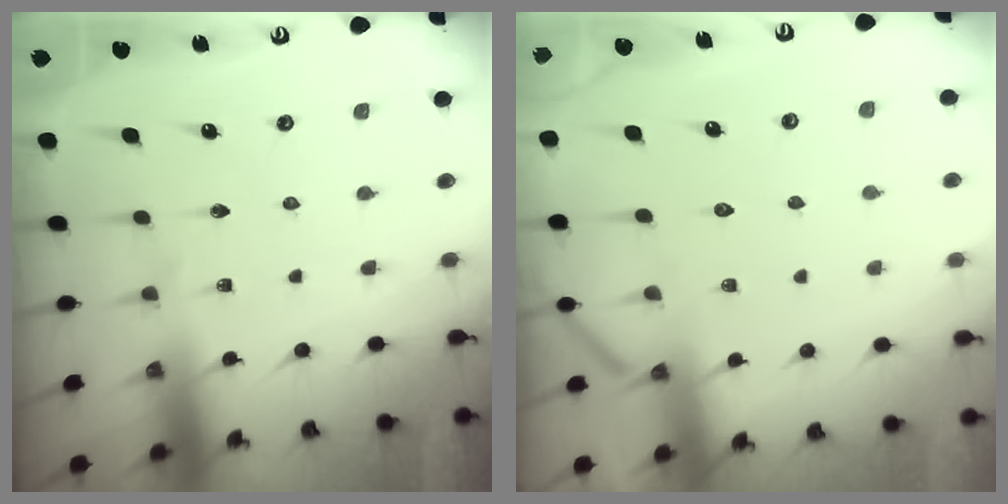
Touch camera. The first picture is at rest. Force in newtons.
{"total": 5.3, "press": 5.2, "slide": 0.6}